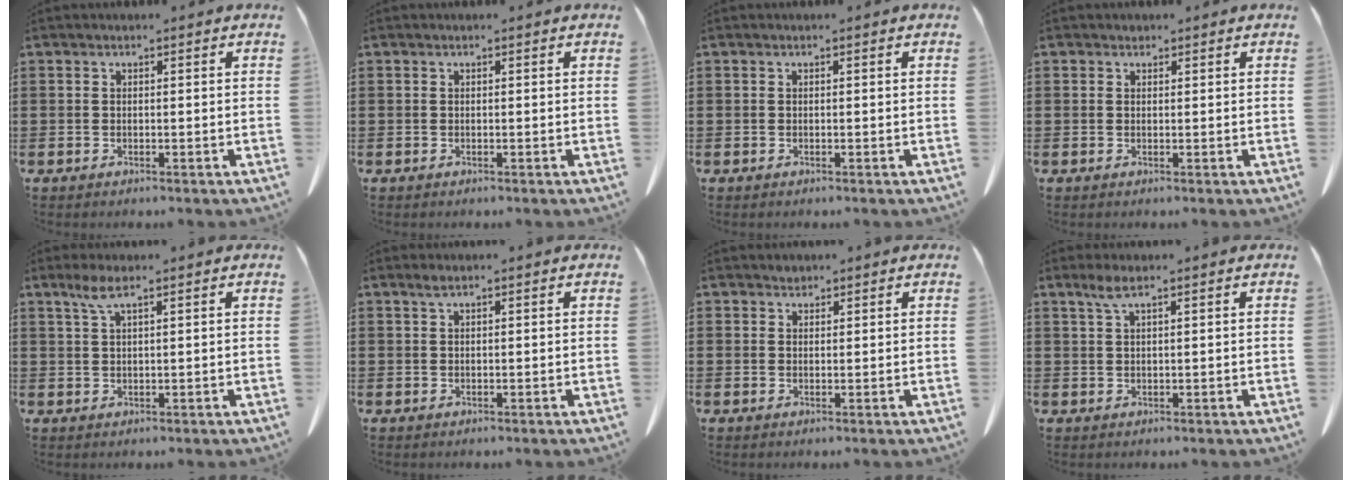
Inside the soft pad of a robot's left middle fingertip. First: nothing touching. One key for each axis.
{"total": 0.0}
{"total": 0.0}
{"total": 0.7, "fx": 0.4, "fy": 0.5, "fz": 0.0, "tx": -0.002, "ty": 0.004, "tz": 0.008}
{"total": 3.1, "fx": 1.9, "fy": 0.5, "fz": 2.5, "tx": -0.055, "ty": 0.004, "tz": 0.033}
{"total": 1.1, "fx": 0.6, "fy": 0.2, "fz": 0.8, "tx": -0.018, "ty": 0.002, "tz": 0.011}
{"total": 1.1, "fx": 0.9, "fy": 0.5, "fz": 0.0, "tx": -0.004, "ty": 0.001, "tz": 0.018}
{"total": 2.5, "fx": 1.6, "fy": 0.4, "fz": 1.9, "tx": -0.042, "ty": 0.003, "tz": 0.027}